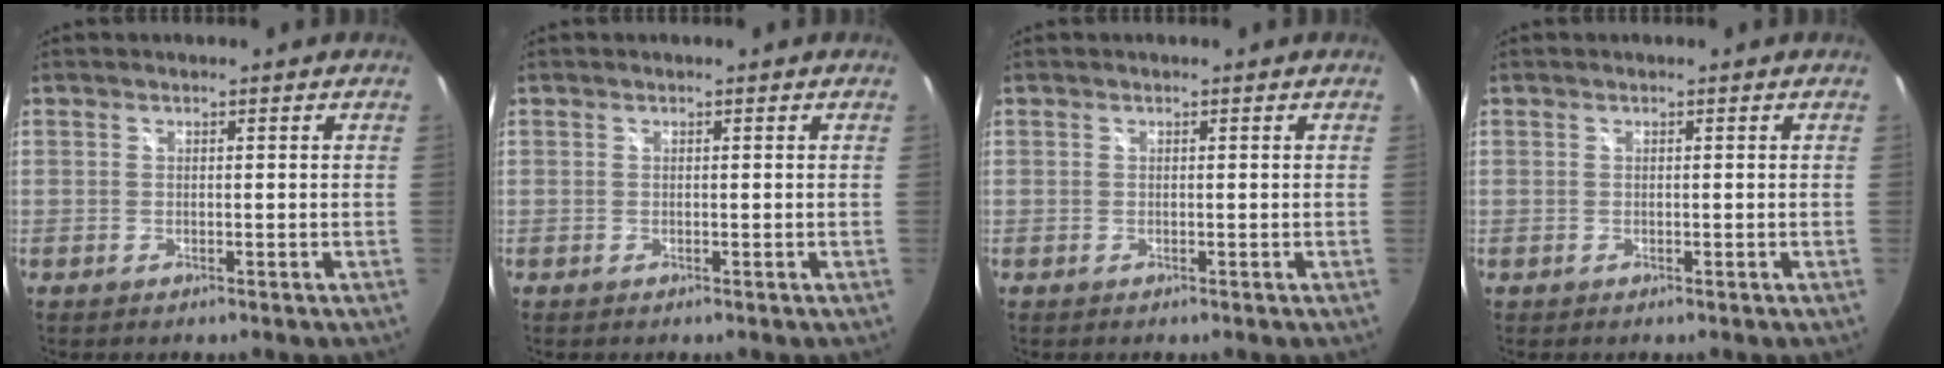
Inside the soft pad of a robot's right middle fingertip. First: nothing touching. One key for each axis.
{"total": 0.0}
{"total": 0.0}
{"total": 0.0}